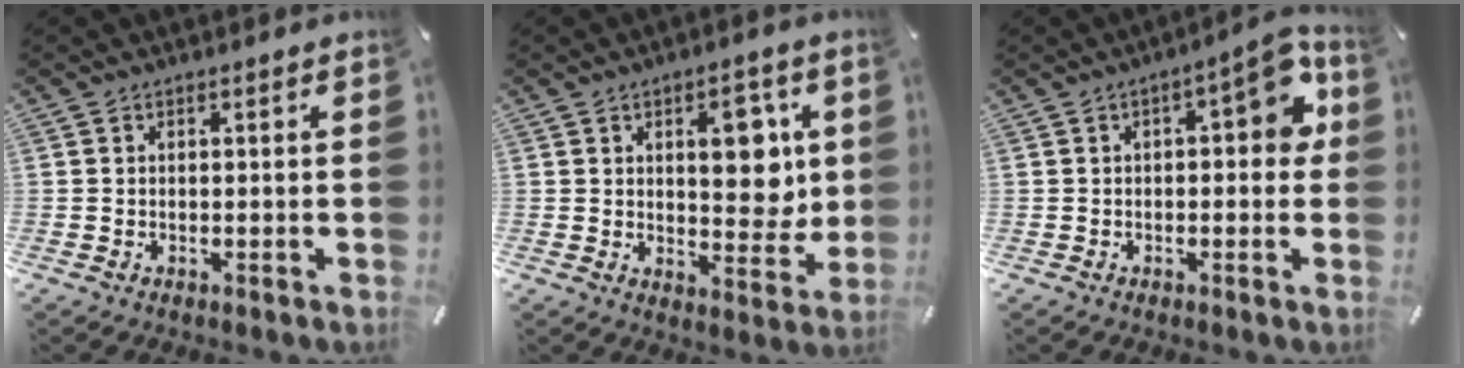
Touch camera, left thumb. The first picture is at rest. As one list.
[{"total": 11.8, "force": [3.1, 6.7, 9.2], "torque": [-0.101, -0.011, 0.045]}, {"total": 9.1, "force": [2.2, 3.7, 8.0], "torque": [-0.093, -0.019, 0.030]}]